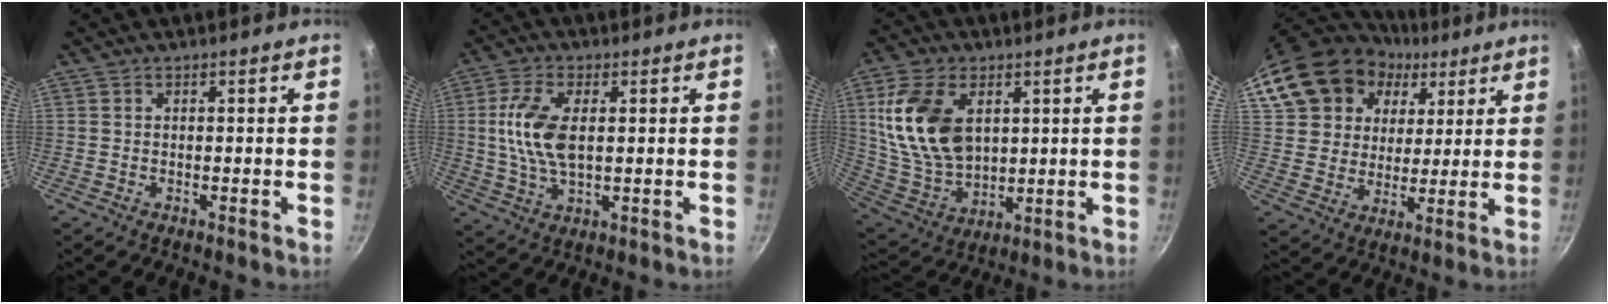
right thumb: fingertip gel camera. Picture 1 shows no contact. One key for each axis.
{"total": 10.1, "fx": 1.2, "fy": 5.1, "fz": 8.7, "tx": -0.173, "ty": 0.002, "tz": 0.022}
{"total": 17.6, "fx": 4.4, "fy": 11.4, "fz": 12.6, "tx": -0.221, "ty": -0.018, "tz": 0.101}
{"total": 21.0, "fx": 9.9, "fy": 16.0, "fz": 9.3, "tx": -0.169, "ty": 0.015, "tz": 0.180}